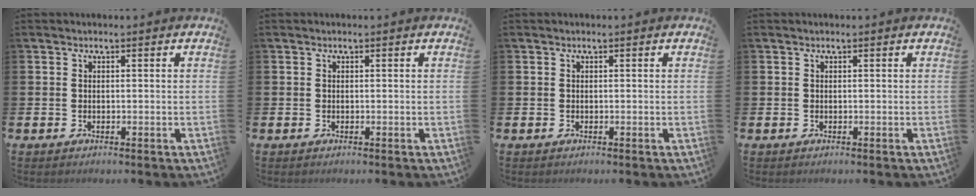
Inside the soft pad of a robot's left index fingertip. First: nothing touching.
{"total": 0.0}
{"total": 0.0}
{"total": 0.0}